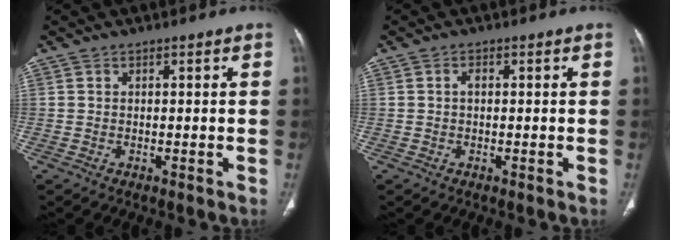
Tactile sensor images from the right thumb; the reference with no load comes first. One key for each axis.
{"total": 1.1, "fx": 0.0, "fy": 0.6, "fz": 0.9, "tx": -0.014, "ty": 0.003, "tz": -0.001}